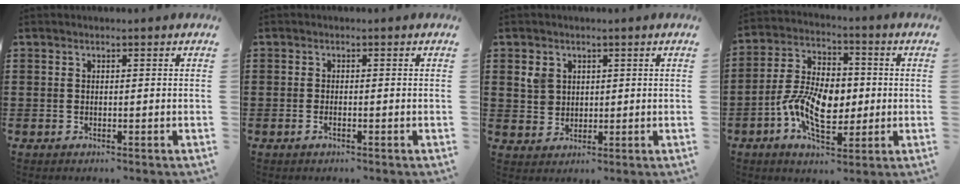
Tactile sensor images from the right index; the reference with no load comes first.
{"total": 0.7, "force": [-0.4, 0.2, 0.6], "torque": [-0.013, -0.005, -0.006]}
{"total": 3.3, "force": [1.2, 2.9, 1.1], "torque": [-0.033, 0.013, 0.022]}
{"total": 10.3, "force": [-1.8, 6.1, 8.1], "torque": [-0.170, 0.005, -0.037]}